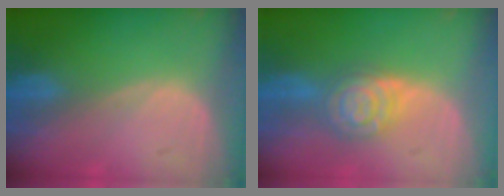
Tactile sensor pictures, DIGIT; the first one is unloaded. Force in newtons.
{"total": 6.5, "press": 6.5, "slide": 0.5}